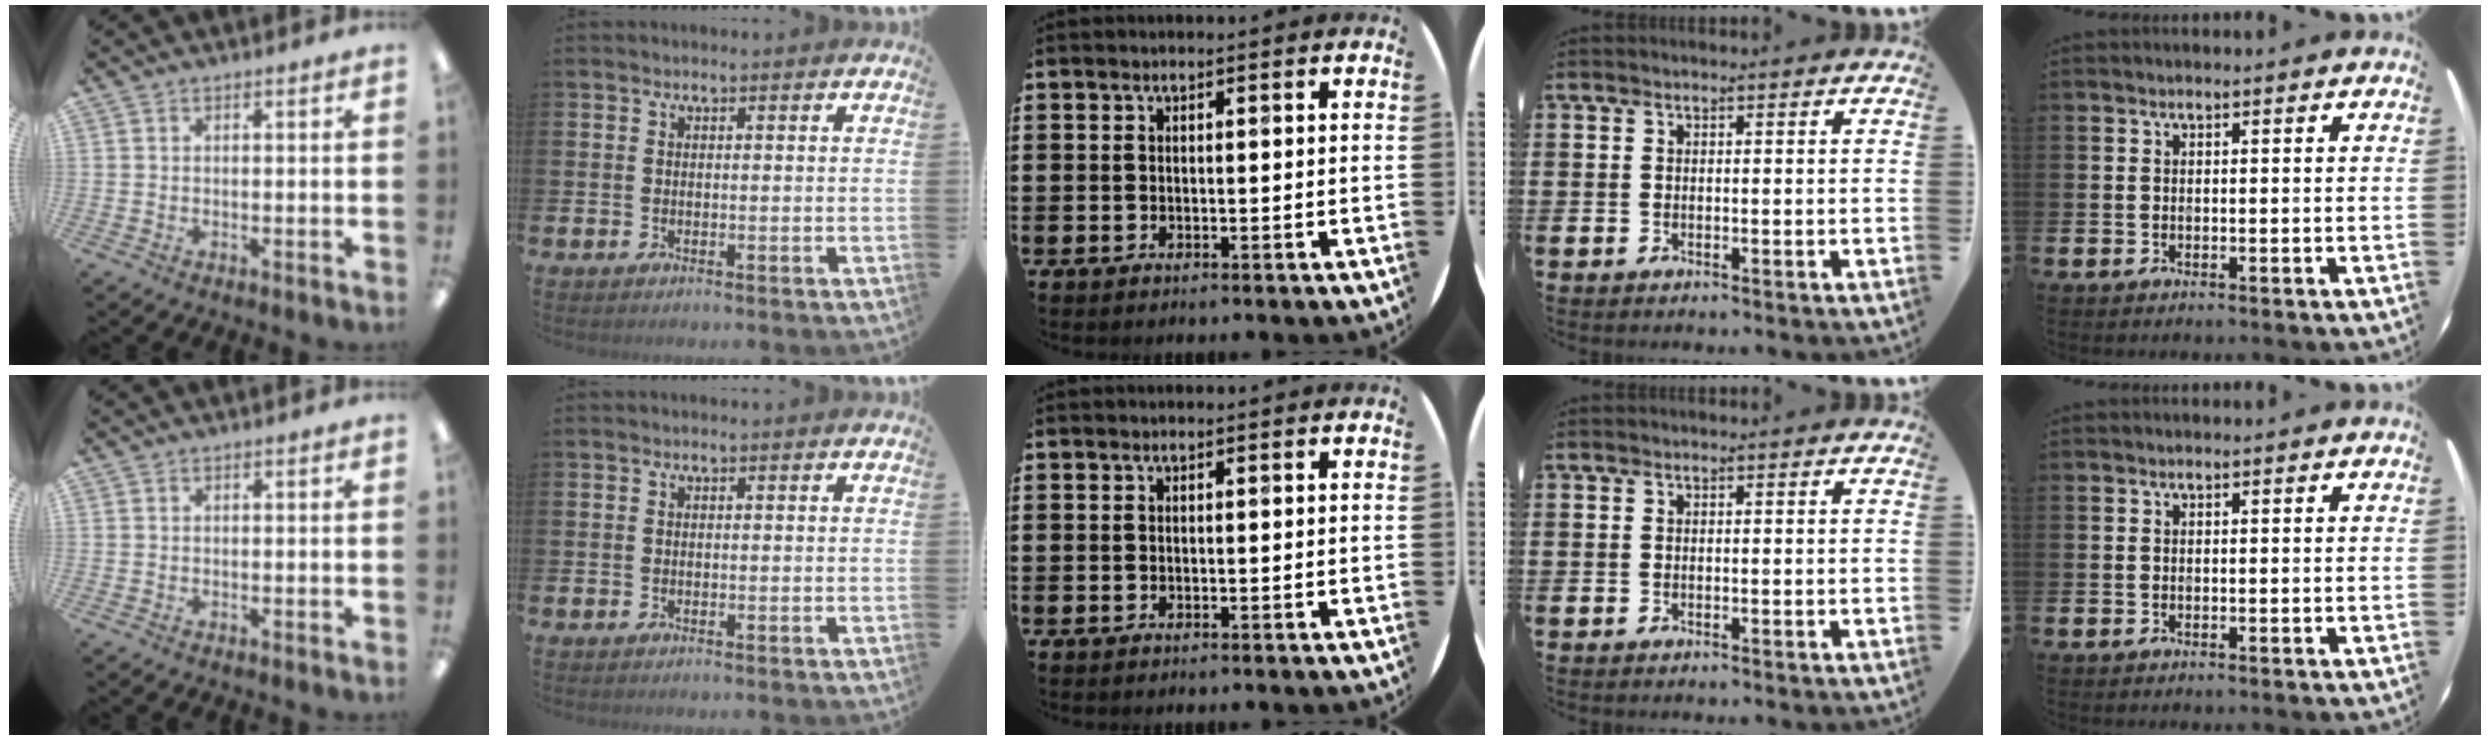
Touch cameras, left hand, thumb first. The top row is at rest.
{}